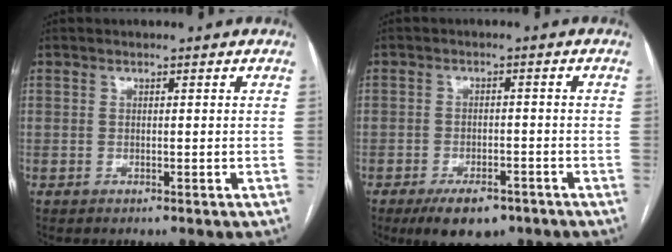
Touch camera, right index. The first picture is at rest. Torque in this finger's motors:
{"motor_torque": [0.09, -0.08, -0.10, -0.03]}